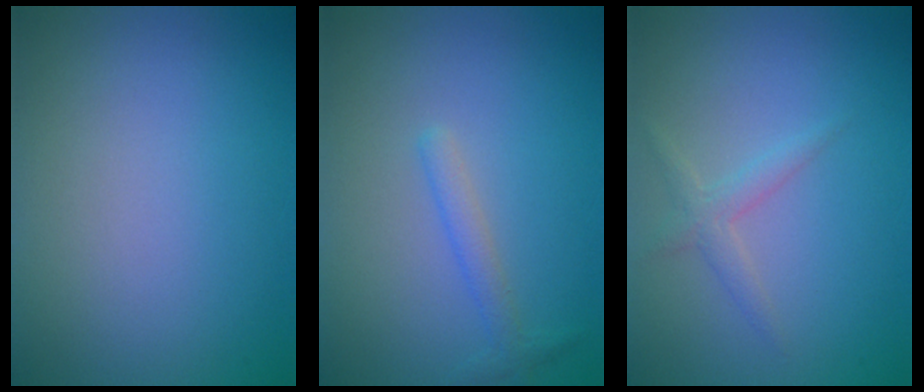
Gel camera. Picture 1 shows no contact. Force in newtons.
{"total": 1.5, "press": 1.5, "slide": 0.1}
{"total": 1.5, "press": 1.5, "slide": 0.1}